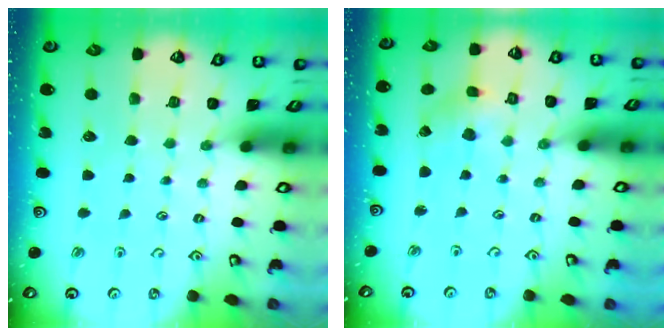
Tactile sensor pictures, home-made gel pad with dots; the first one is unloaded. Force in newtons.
{"total": 1.4, "press": 1.4, "slide": 0.2}